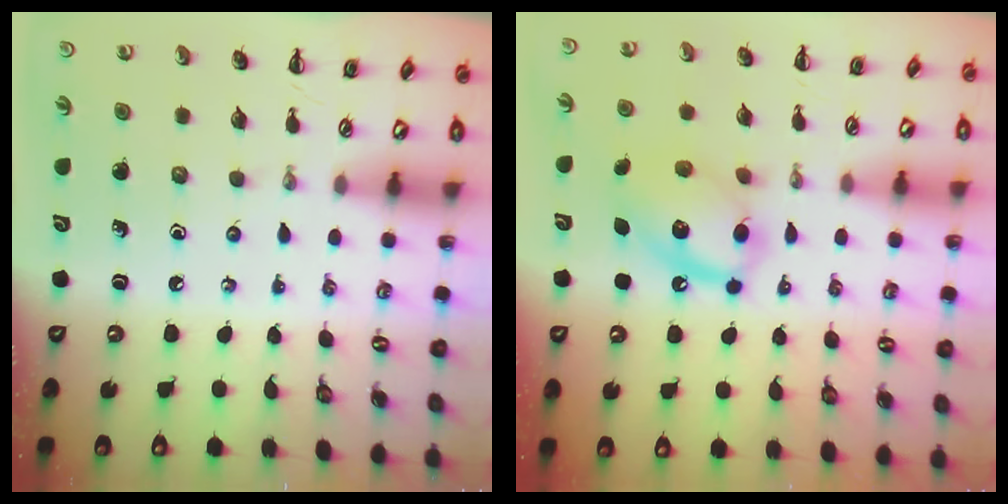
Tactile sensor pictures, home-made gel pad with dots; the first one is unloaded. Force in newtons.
{"total": 14.0, "press": 13.9, "slide": 1.9}